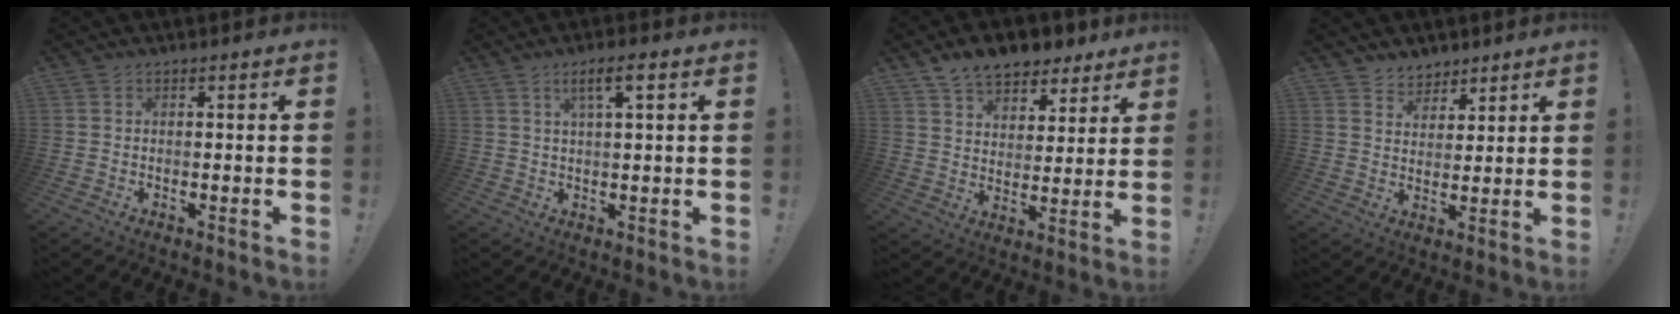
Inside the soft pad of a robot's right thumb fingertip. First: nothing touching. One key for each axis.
{"total": 5.1, "fx": 2.2, "fy": 0.5, "fz": 4.6, "tx": -0.080, "ty": -0.001, "tz": 0.031}
{"total": 10.7, "fx": 8.5, "fy": 5.5, "fz": 3.5, "tx": -0.063, "ty": -0.058, "tz": 0.160}
{"total": 5.7, "fx": 4.6, "fy": 3.3, "fz": -0.1, "tx": 0.005, "ty": -0.040, "tz": 0.089}